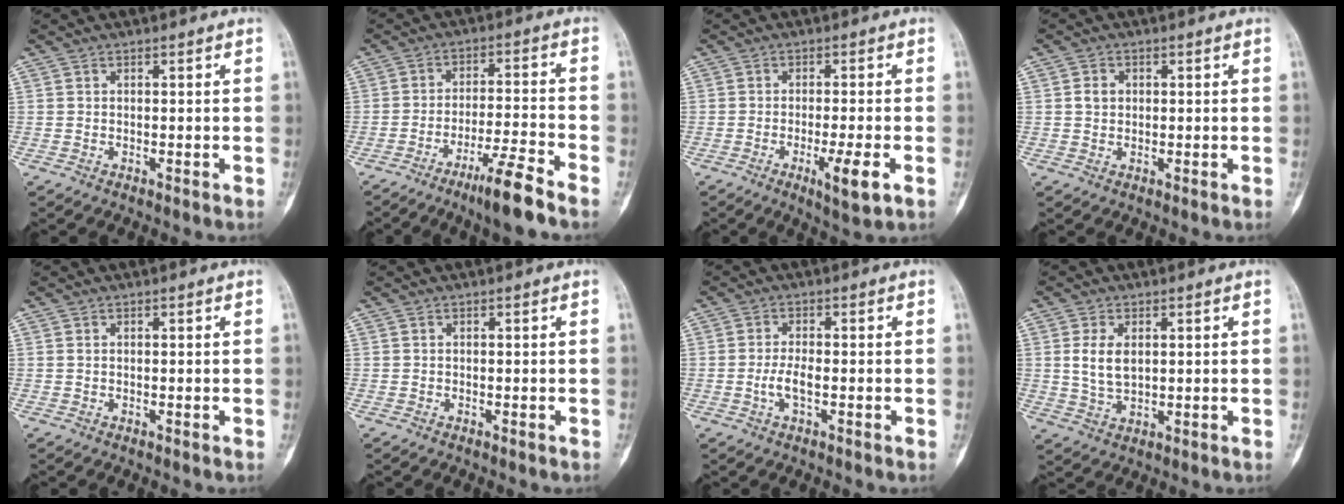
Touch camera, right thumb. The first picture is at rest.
{"total": 8.9, "force": [-6.2, 0.2, 6.4], "torque": [-0.117, 0.032, -0.110]}
{"total": 6.1, "force": [-2.3, 0.7, 5.7], "torque": [-0.099, -0.005, -0.033]}
{"total": 2.4, "force": [0.4, 2.0, 1.2], "torque": [-0.015, 0.003, 0.007]}
{"total": 0.0}
{"total": 0.0}
{"total": 3.3, "force": [-0.9, 1.1, 3.0], "torque": [-0.065, 0.005, -0.018]}
{"total": 5.6, "force": [1.1, 3.3, 4.4], "torque": [-0.080, -0.008, 0.026]}